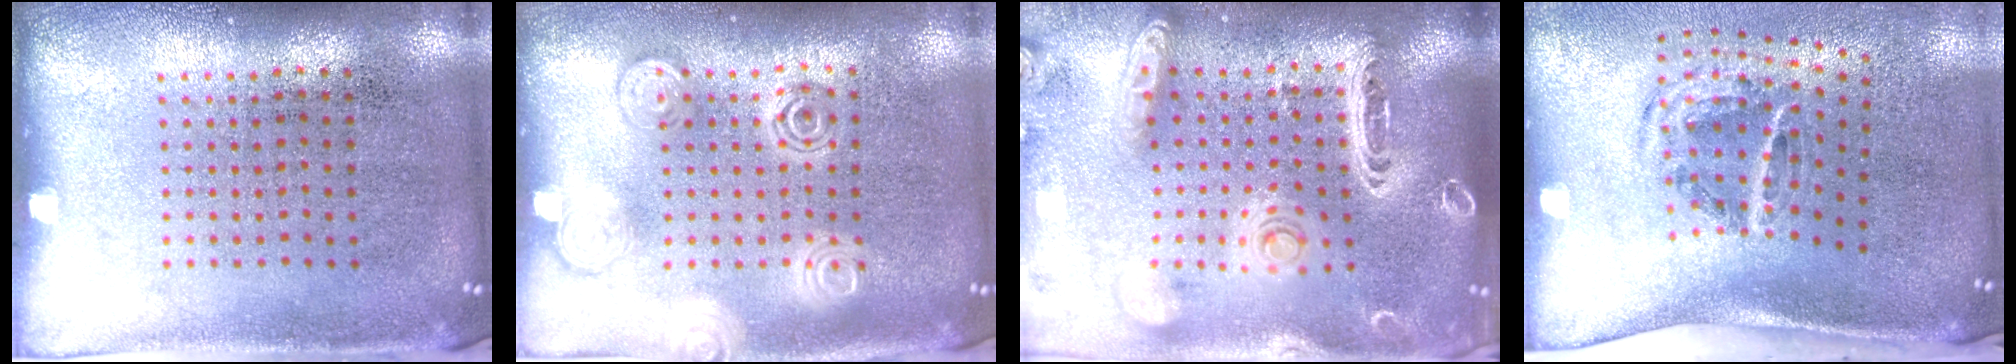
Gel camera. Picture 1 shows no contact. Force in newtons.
{"total": 2.8, "press": 2.8, "slide": 0.4}
{"total": 3.4, "press": 2.8, "slide": 1.9}
{"total": 2.1, "press": 1.2, "slide": 1.7}